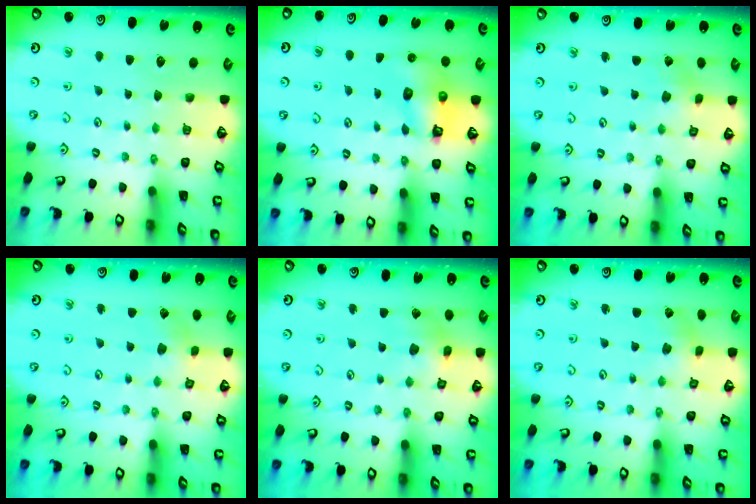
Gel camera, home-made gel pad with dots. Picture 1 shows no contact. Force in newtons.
{"total": 7.3, "press": 7.3, "slide": 0.9}
{"total": 0.8, "press": 0.7, "slide": 0.2}
{"total": 2.6, "press": 2.6, "slide": 0.3}
{"total": 5.3, "press": 5.3, "slide": 0.6}
{"total": 0.0}